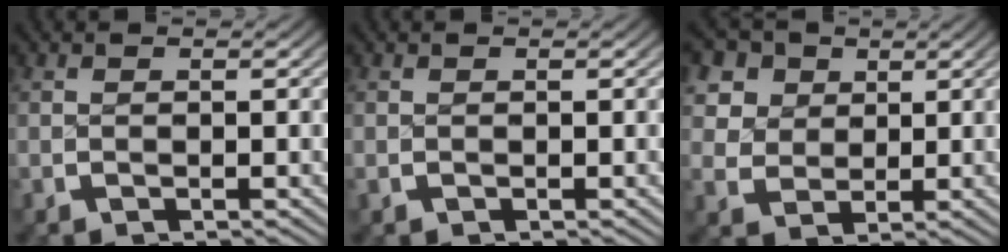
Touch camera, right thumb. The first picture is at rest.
{"total": 0.0}
{"total": 7.0, "force": [2.5, 5.7, 3.3], "torque": [-0.078, -0.012, 0.045]}